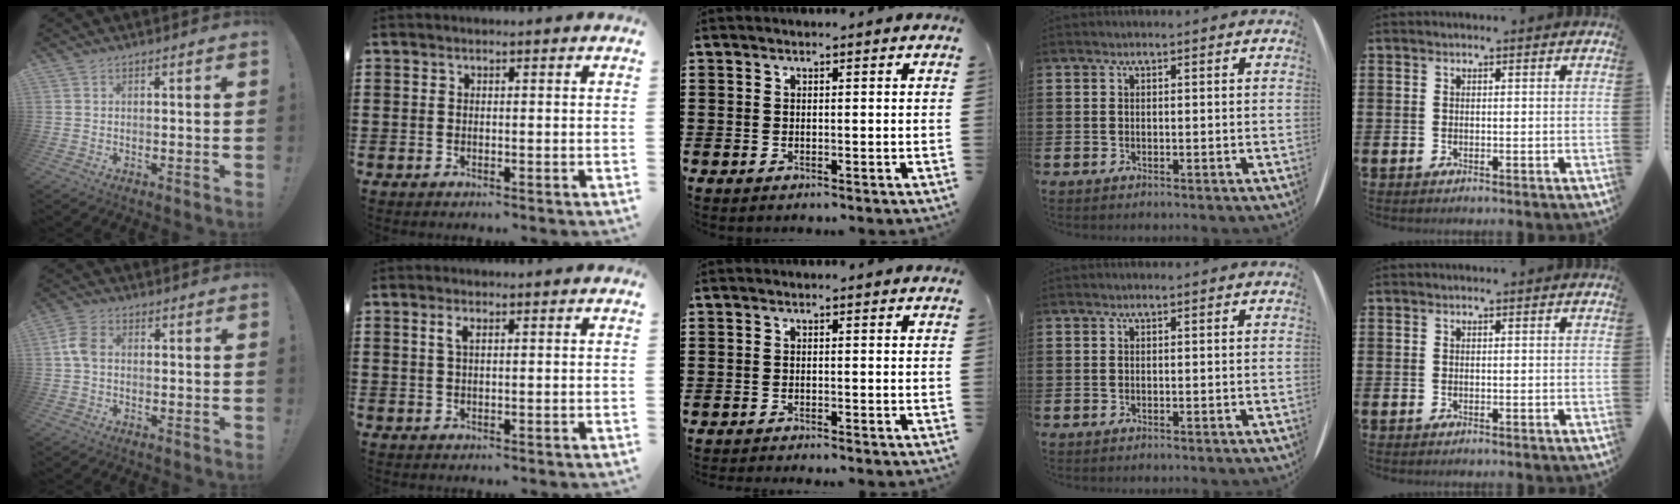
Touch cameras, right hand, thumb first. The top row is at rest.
{"thumb": {"total": 5.6, "force": [0.2, 3.8, 4.1], "torque": [-0.092, 0.013, 0.006]}, "index": {"total": 1.9, "force": [0.8, 0.7, 1.6], "torque": [-0.035, 0.005, 0.012]}, "middle": {"total": 0.9, "force": [-0.8, -0.2, 0.1], "torque": [-0.004, -0.003, -0.016]}}